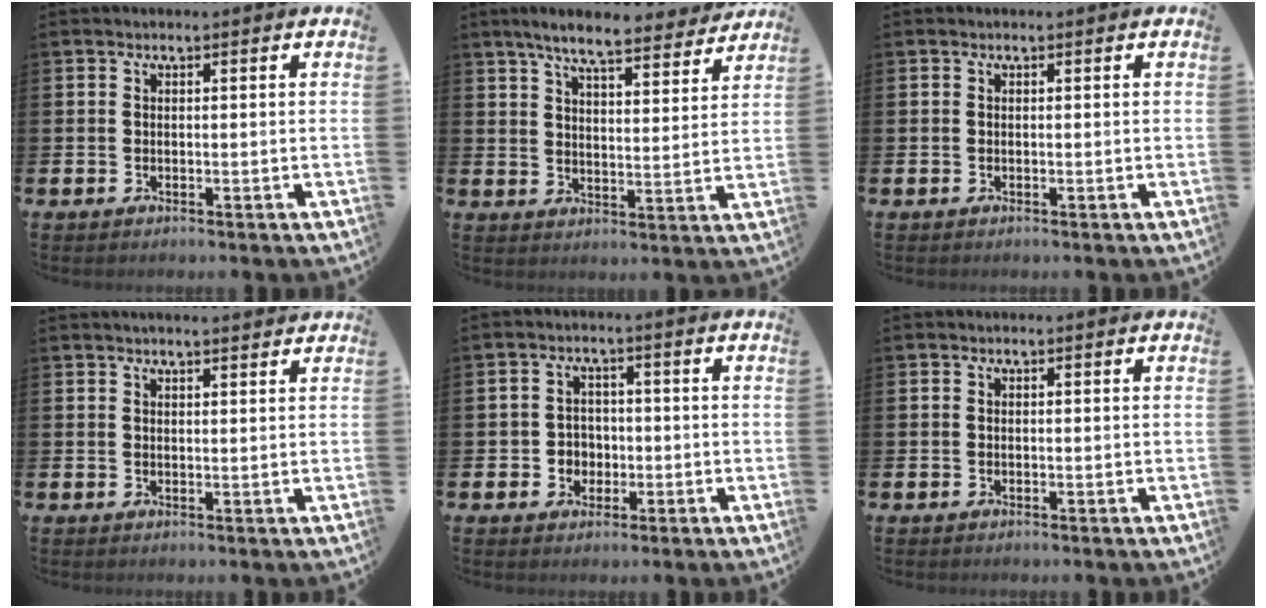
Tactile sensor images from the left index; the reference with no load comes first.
{"total": 7.6, "force": [7.0, 1.3, 2.8], "torque": [-0.064, -0.039, 0.120]}
{"total": 0.0}
{"total": 1.9, "force": [1.8, 0.1, 0.4], "torque": [-0.010, -0.003, 0.033]}
{"total": 2.9, "force": [-0.6, 2.8, 0.7], "torque": [-0.016, 0.003, -0.019]}
{"total": 0.0}